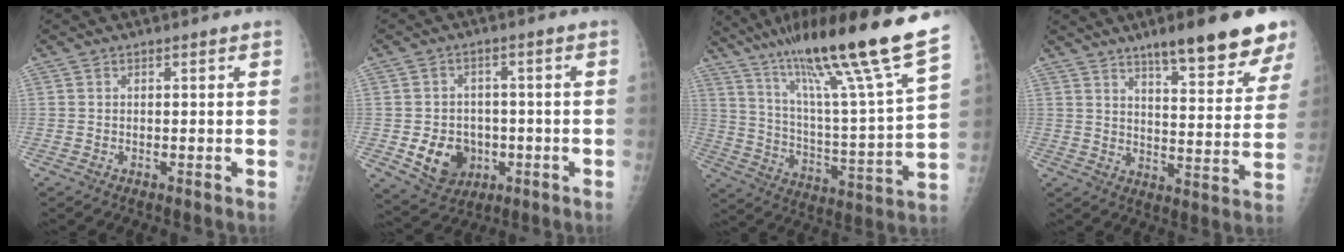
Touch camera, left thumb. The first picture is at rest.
{"total": 9.2, "force": [-2.3, 7.6, 4.6], "torque": [-0.046, 0.007, -0.025]}
{"total": 26.8, "force": [18.7, 1.1, 19.2], "torque": [-0.303, -0.073, 0.306]}
{"total": 16.1, "force": [11.3, 3.4, 11.0], "torque": [-0.113, -0.059, 0.159]}